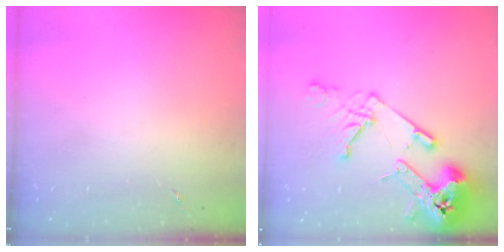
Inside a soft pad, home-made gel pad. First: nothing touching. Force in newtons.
{"total": 18.8, "press": 18.6, "slide": 2.5}